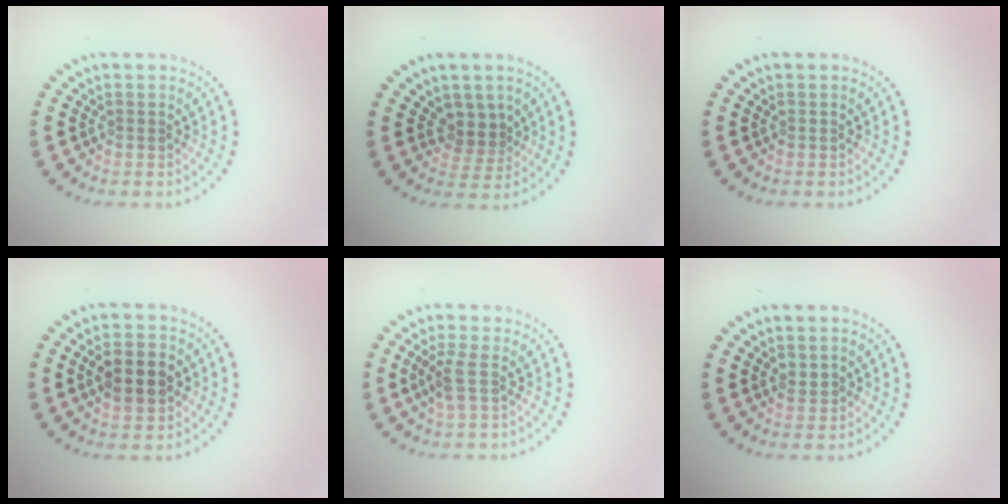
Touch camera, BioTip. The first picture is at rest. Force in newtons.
{"total": 2.4, "press": 1.9, "slide": 1.5}
{"total": 0.0}
{"total": 4.4, "press": 4.4, "slide": 0.2}
{"total": 1.7, "press": 1.4, "slide": 1.0}
{"total": 1.0, "press": 0.9, "slide": 0.4}